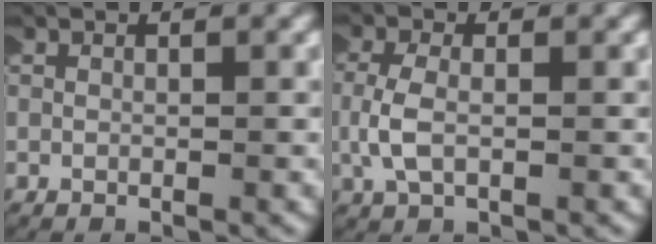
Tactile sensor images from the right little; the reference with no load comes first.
{"total": 2.6, "force": [0.0, 1.5, 2.1], "torque": [-0.061, 0.002, -0.001]}